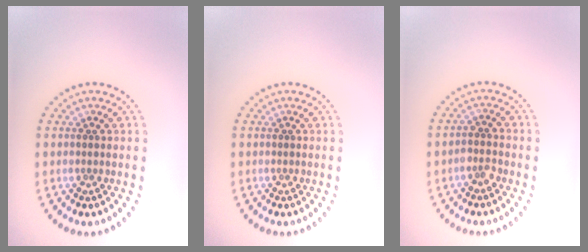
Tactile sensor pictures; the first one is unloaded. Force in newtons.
{"total": 0.0}
{"total": 1.4, "press": 1.3, "slide": 0.6}